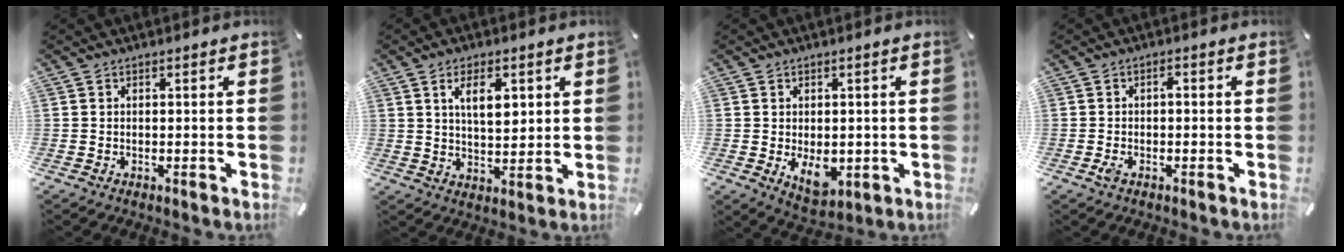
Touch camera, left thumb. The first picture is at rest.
{"total": 7.4, "force": [3.1, 3.6, 5.7], "torque": [-0.088, -0.006, 0.047]}
{"total": 6.7, "force": [-1.3, 4.7, 4.6], "torque": [-0.060, -0.006, -0.023]}
{"total": 1.9, "force": [-0.7, 0.9, 1.6], "torque": [-0.038, 0.004, -0.016]}